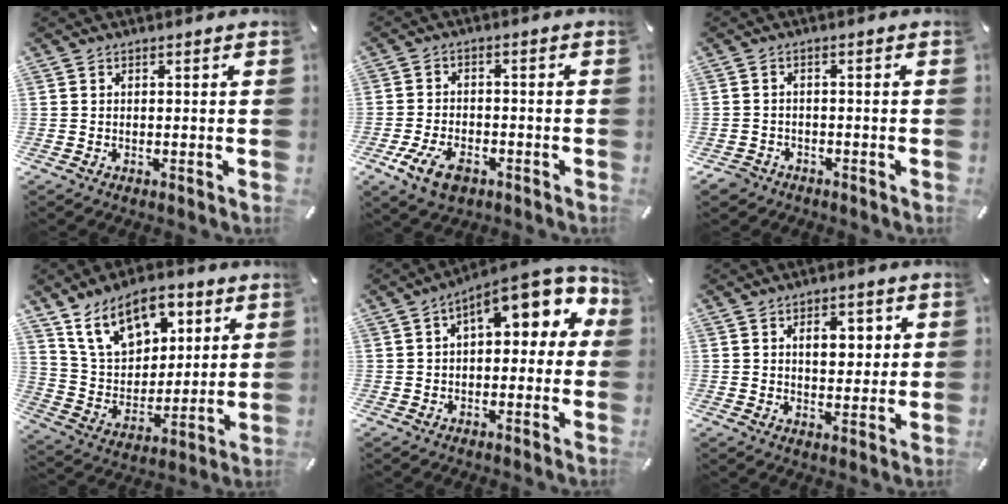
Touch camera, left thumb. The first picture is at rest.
{"total": 7.8, "force": [-3.8, 4.7, 4.9], "torque": [-0.113, 0.010, -0.072]}
{"total": 3.0, "force": [-2.0, 2.2, 0.8], "torque": [-0.025, 0.006, -0.044]}
{"total": 15.5, "force": [8.8, 10.1, 7.8], "torque": [-0.144, -0.030, 0.167]}
{"total": 11.7, "force": [5.3, 5.4, 8.9], "torque": [-0.128, -0.030, 0.090]}
{"total": 6.5, "force": [1.9, 4.3, 4.5], "torque": [-0.054, -0.006, 0.021]}